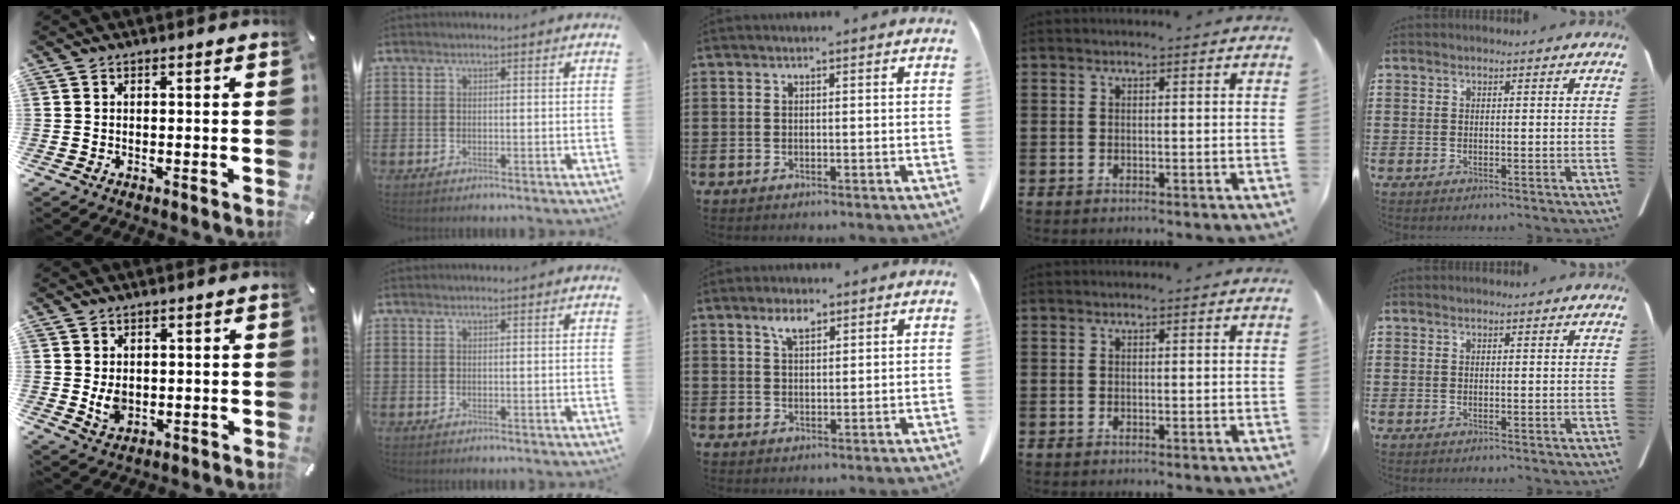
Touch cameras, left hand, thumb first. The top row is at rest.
{"thumb": {"total": 4.5, "force": [0.2, 3.6, 2.6], "torque": [-0.046, -0.007, 0.001]}, "middle": {"total": 3.3, "force": [2.3, 1.3, 2.1], "torque": [-0.039, 0.000, 0.040]}}